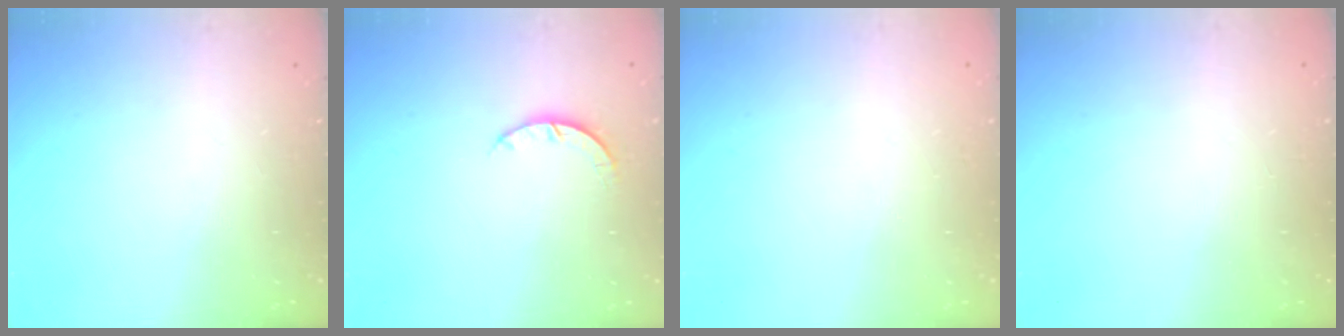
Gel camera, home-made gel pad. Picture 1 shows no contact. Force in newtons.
{"total": 2.9, "press": 2.9, "slide": 0.4}
{"total": 2.7, "press": 2.7, "slide": 0.2}
{"total": 2.6, "press": 2.6, "slide": 0.2}